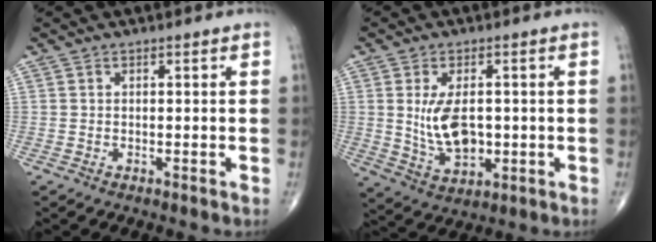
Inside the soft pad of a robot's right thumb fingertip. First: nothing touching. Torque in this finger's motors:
{"motor_torque": [0.07, 0.28, 0.14, 0.03, -0.01]}